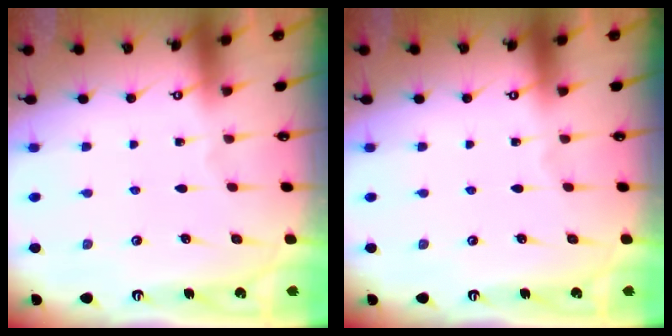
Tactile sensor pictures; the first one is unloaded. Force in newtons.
{"total": 0.0}